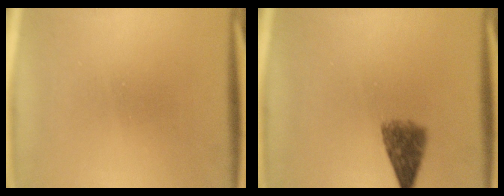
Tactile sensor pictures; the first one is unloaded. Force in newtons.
{"total": 4.8}